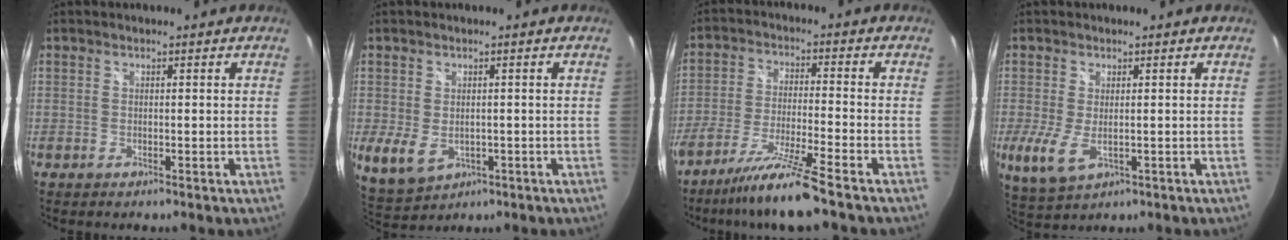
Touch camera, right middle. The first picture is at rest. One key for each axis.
{"total": 6.3, "fx": -1.0, "fy": 4.5, "fz": 4.4, "tx": -0.089, "ty": -0.014, "tz": -0.006}
{"total": 10.7, "fx": -8.4, "fy": -1.1, "fz": 6.5, "tx": -0.135, "ty": -0.019, "tz": -0.149}
{"total": 6.6, "fx": -1.1, "fy": 3.3, "fz": 5.6, "tx": -0.121, "ty": -0.018, "tz": -0.016}